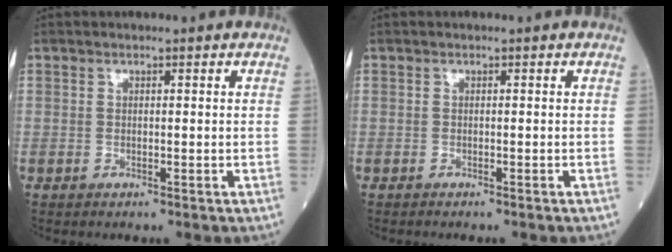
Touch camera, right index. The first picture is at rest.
{"total": 1.0, "force": [-0.9, -0.1, 0.4], "torque": [0.000, 0.001, -0.013]}